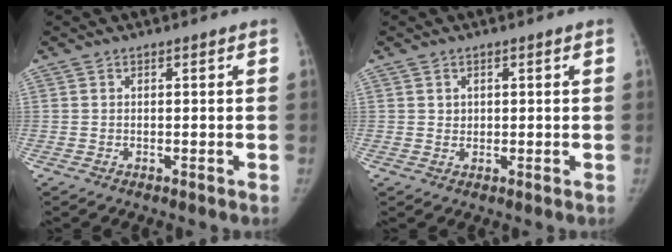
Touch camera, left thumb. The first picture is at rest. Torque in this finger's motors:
{"motor_torque": [-0.26, -0.24, 0.50, -0.08, -0.04]}